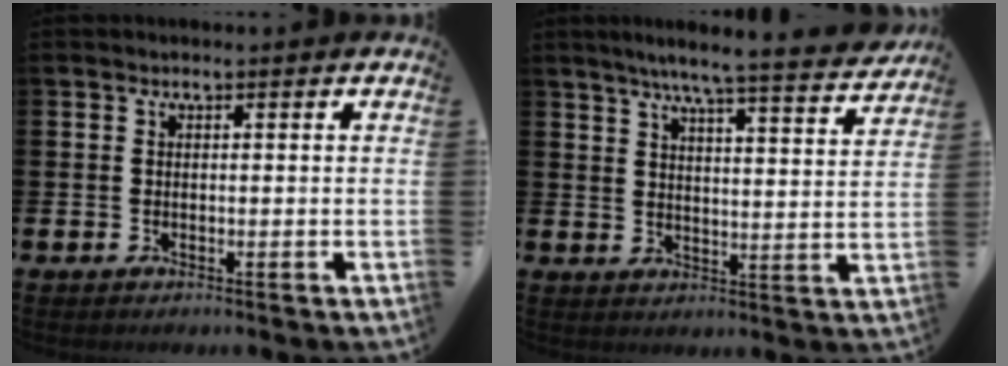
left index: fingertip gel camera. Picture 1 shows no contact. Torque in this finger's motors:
{"motor_torque": [0.95, -1.19, 0.17, 0.20]}